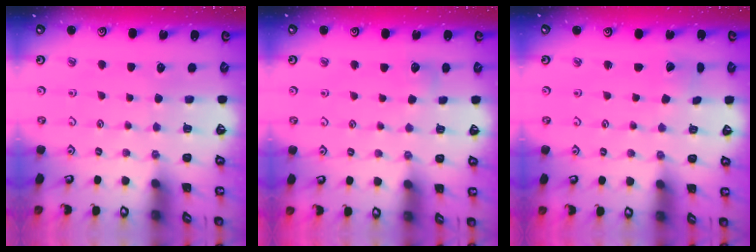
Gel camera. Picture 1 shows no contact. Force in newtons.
{"total": 5.0, "press": 4.9, "slide": 0.7}
{"total": 2.1, "press": 2.1, "slide": 0.2}